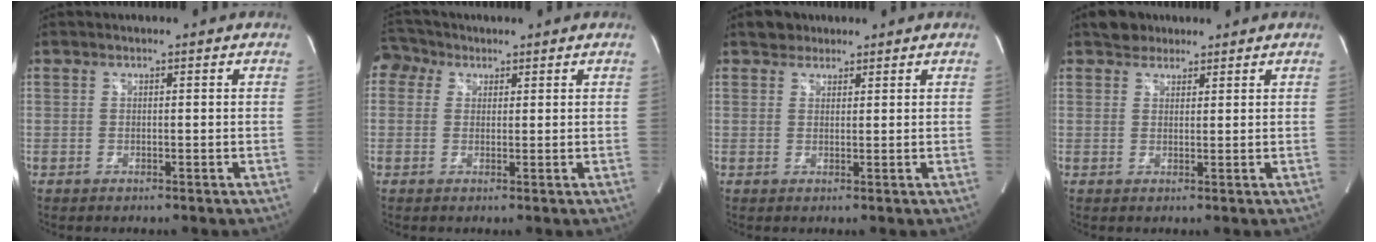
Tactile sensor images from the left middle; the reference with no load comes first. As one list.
[{"total": 4.0, "force": [2.0, 3.4, 0.8], "torque": [-0.023, 0.023, 0.039]}, {"total": 2.3, "force": [1.7, 1.5, 0.2], "torque": [-0.005, 0.011, 0.025]}, {"total": 2.9, "force": [2.3, 1.8, 0.4], "torque": [-0.010, 0.014, 0.036]}]